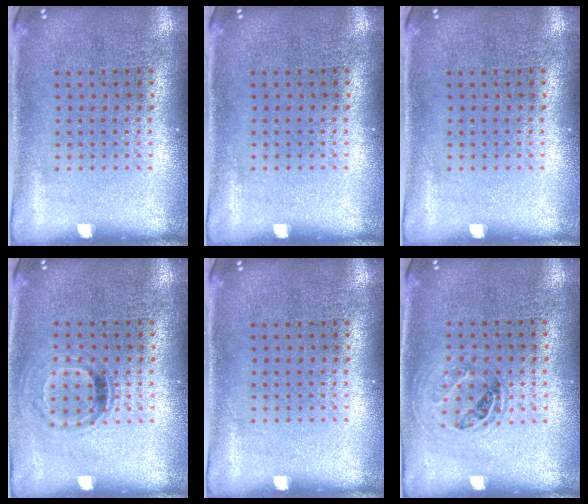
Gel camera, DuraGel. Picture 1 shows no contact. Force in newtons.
{"total": 0.0}
{"total": 0.0}
{"total": 0.9, "press": 0.8, "slide": 0.5}
{"total": 0.0}
{"total": 1.0, "press": 0.9, "slide": 0.4}